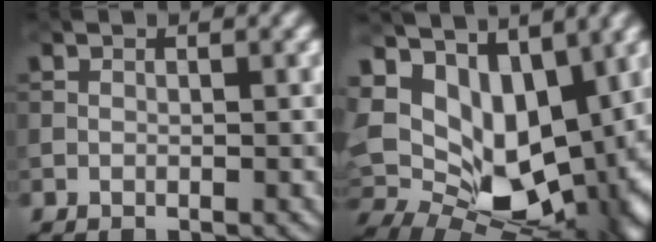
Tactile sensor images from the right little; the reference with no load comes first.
{"total": 14.1, "force": [3.0, 9.4, 10.1], "torque": [-0.169, -0.027, 0.072]}